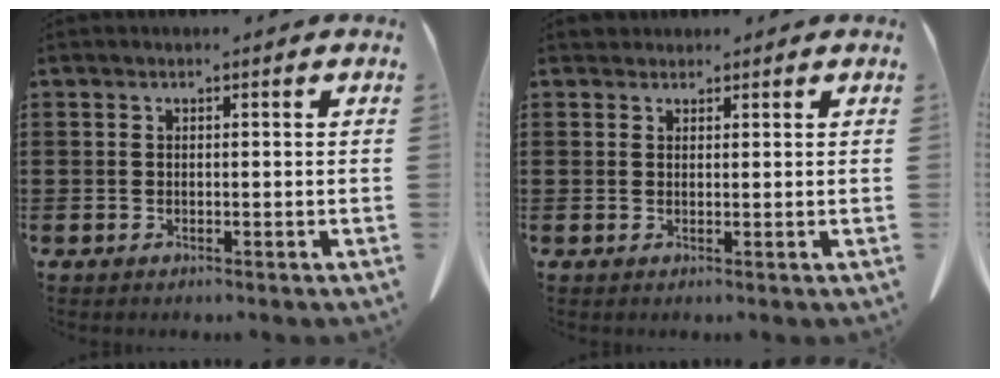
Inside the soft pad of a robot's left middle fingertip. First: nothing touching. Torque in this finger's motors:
{"motor_torque": [0.14, 0.14, -0.02, 0.01]}